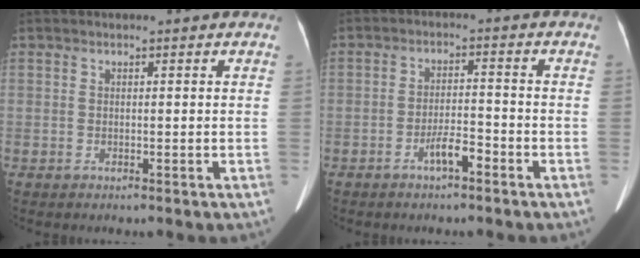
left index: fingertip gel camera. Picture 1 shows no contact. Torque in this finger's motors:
{"motor_torque": [0.00, 0.02, 0.05, 0.02]}